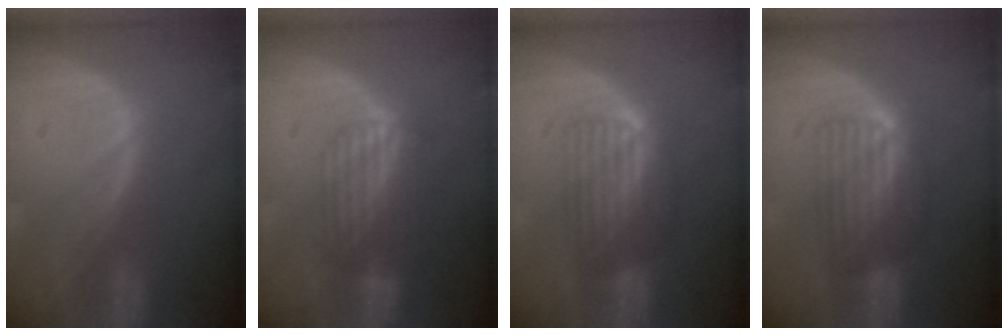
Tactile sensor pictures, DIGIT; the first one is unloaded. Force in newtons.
{"total": 7.0, "press": 5.8, "slide": 3.8}
{"total": 6.7, "press": 5.8, "slide": 3.5}
{"total": 6.7, "press": 5.8, "slide": 3.5}